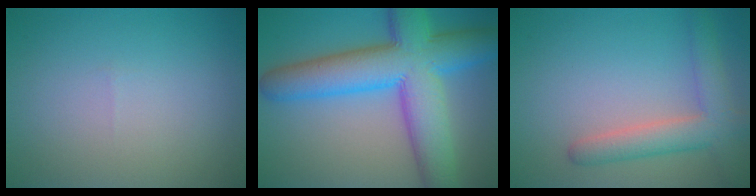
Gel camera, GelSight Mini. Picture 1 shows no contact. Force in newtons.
{"total": 10.1, "press": 10.1, "slide": 0.3}
{"total": 4.3, "press": 4.3, "slide": 0.2}